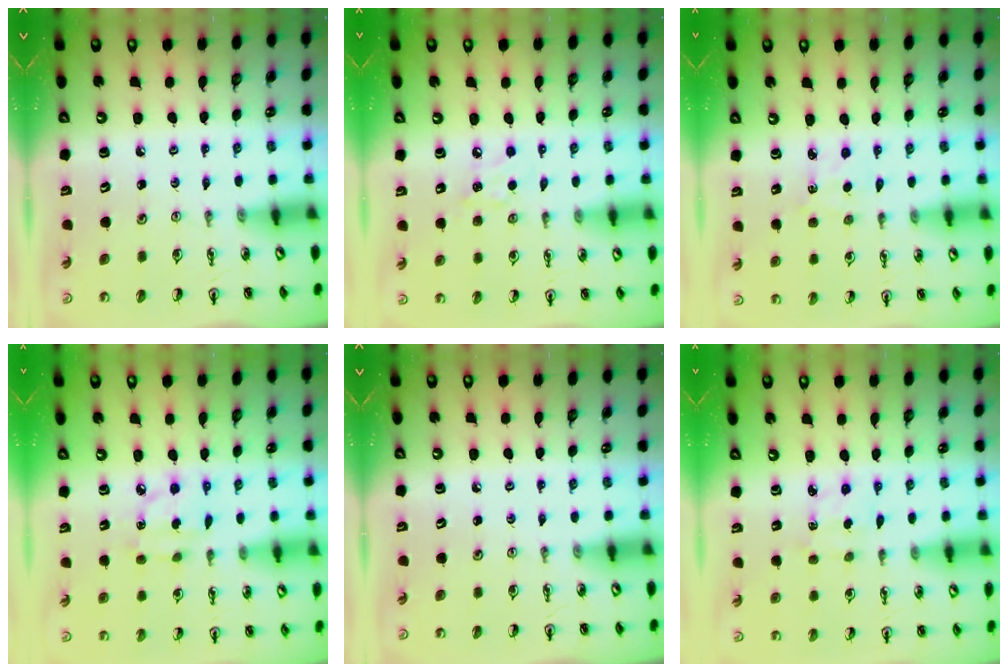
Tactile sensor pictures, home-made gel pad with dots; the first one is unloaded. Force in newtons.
{"total": 5.6, "press": 5.5, "slide": 0.8}
{"total": 2.2, "press": 2.2, "slide": 0.4}
{"total": 4.8, "press": 4.8, "slide": 0.1}
{"total": 0.0}
{"total": 2.5, "press": 2.4, "slide": 0.6}